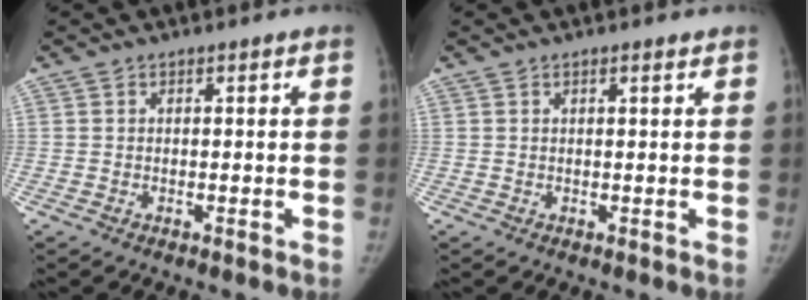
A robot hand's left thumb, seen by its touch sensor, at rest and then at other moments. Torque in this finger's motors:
{"motor_torque": [0.06, 0.30, -0.43, 0.10, -0.04]}